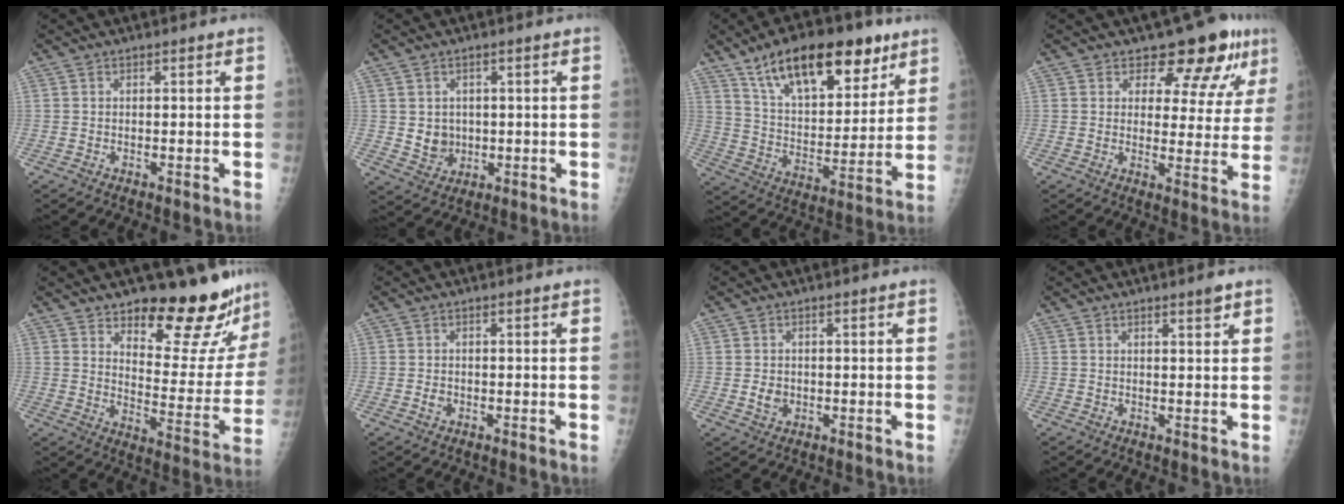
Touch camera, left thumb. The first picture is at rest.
{"total": 4.9, "force": [0.1, 4.3, 2.4], "torque": [-0.016, -0.003, 0.014]}
{"total": 22.4, "force": [13.8, 10.1, 14.5], "torque": [-0.189, -0.042, 0.232]}
{"total": 10.6, "force": [7.6, 5.3, 5.2], "torque": [-0.026, -0.047, 0.089]}
{"total": 19.4, "force": [16.1, 6.1, 8.9], "torque": [-0.065, -0.130, 0.212]}
{"total": 1.4, "force": [-0.4, 1.1, 0.8], "torque": [-0.011, 0.002, -0.008]}
{"total": 2.6, "force": [-0.4, 2.1, 1.5], "torque": [-0.018, 0.001, -0.002]}
{"total": 1.9, "force": [1.3, 0.3, 1.4], "torque": [-0.018, -0.008, 0.019]}